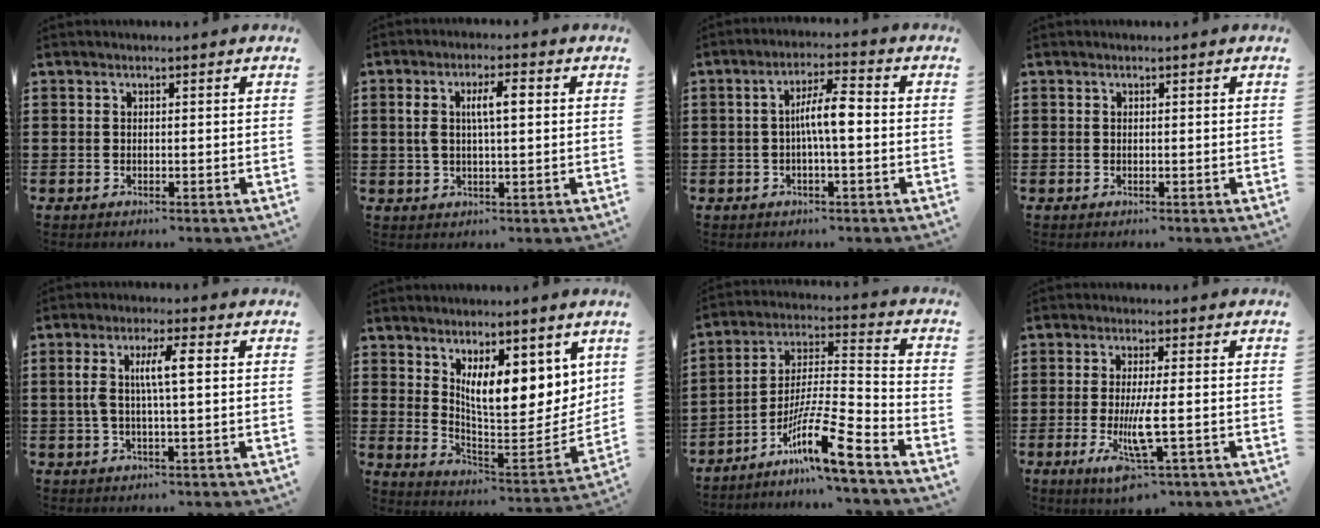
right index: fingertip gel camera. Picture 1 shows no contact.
{"total": 5.3, "force": [1.1, 1.8, 4.9], "torque": [-0.107, 0.009, 0.012]}
{"total": 5.9, "force": [-0.4, 1.1, 5.8], "torque": [-0.112, 0.005, -0.013]}
{"total": 0.0}
{"total": 5.8, "force": [0.8, 1.0, 5.7], "torque": [-0.123, -0.001, 0.005]}
{"total": 10.0, "force": [5.8, 3.9, 7.2], "torque": [-0.109, -0.050, 0.101]}
{"total": 12.4, "force": [-8.5, 1.4, 8.9], "torque": [-0.163, 0.006, -0.162]}
{"total": 7.1, "force": [-2.3, 1.2, 6.6], "torque": [-0.144, -0.022, -0.043]}